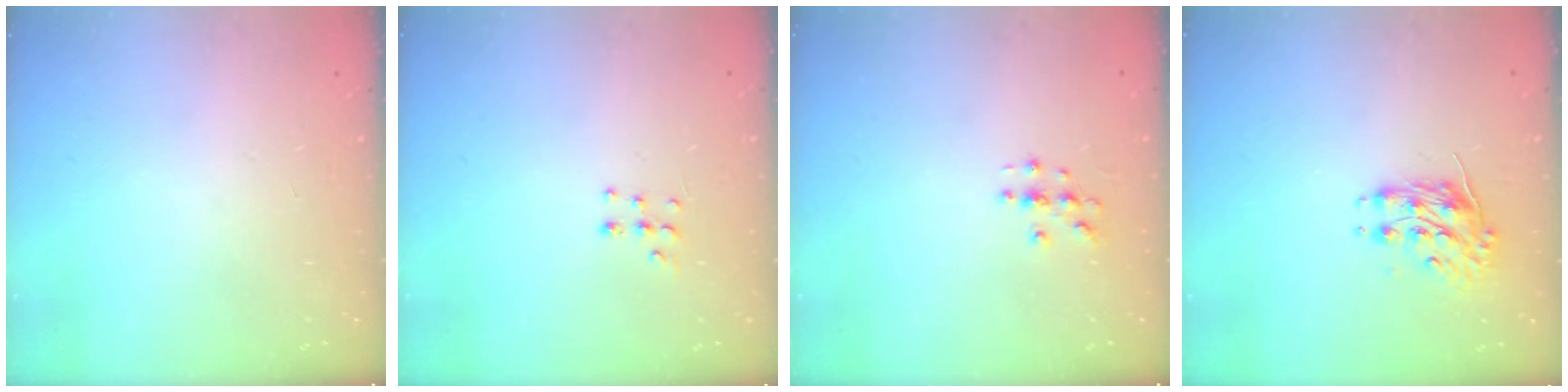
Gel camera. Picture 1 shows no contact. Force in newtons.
{"total": 5.9, "press": 5.8, "slide": 0.7}
{"total": 2.8, "press": 2.8, "slide": 0.3}
{"total": 8.2, "press": 8.2, "slide": 0.3}